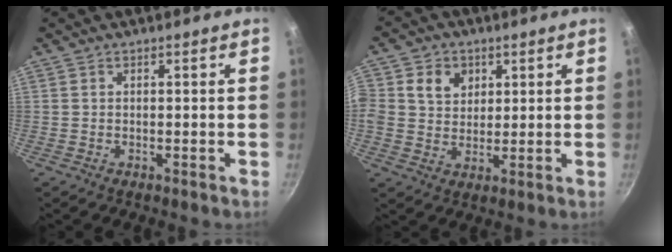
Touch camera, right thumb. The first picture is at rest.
{"total": 7.9, "force": [2.3, 6.8, 3.4], "torque": [-0.042, -0.002, 0.031]}